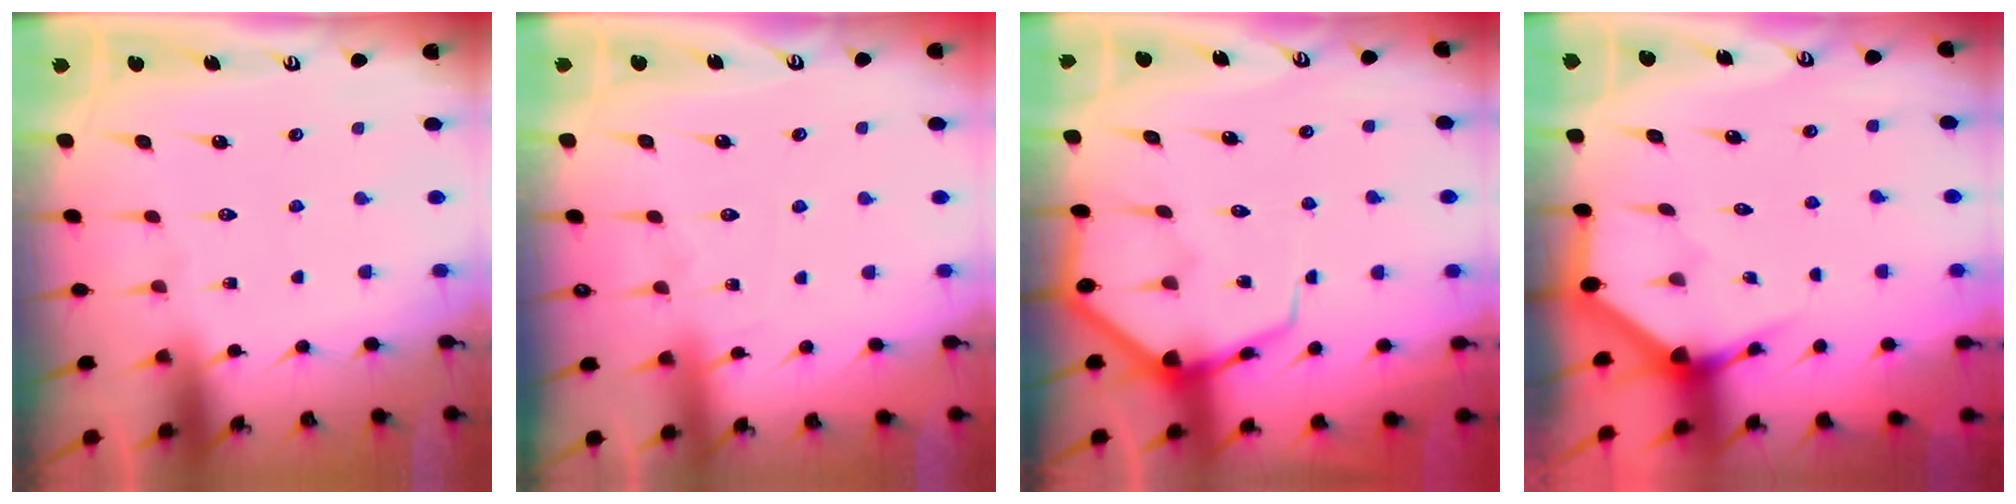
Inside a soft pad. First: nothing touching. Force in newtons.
{"total": 4.6, "press": 4.5, "slide": 0.6}
{"total": 7.7, "press": 7.6, "slide": 0.8}
{"total": 3.4, "press": 3.4, "slide": 0.2}